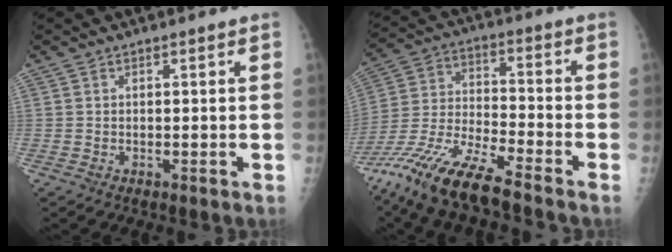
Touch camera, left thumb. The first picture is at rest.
{"total": 15.8, "force": [-12.2, 2.6, 9.8], "torque": [-0.210, 0.029, -0.233]}